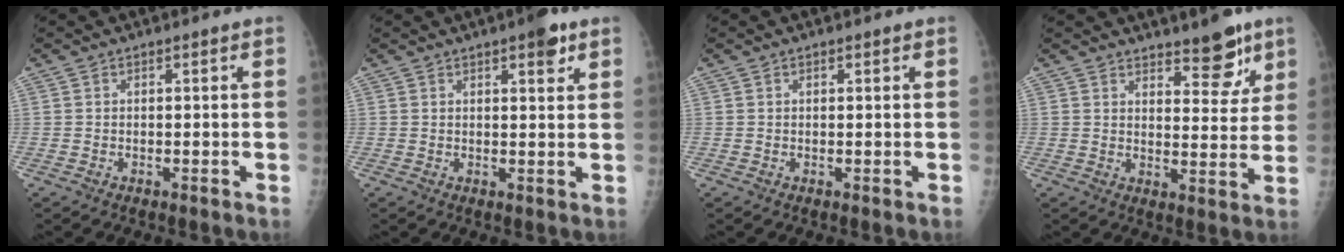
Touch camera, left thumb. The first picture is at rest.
{"total": 4.2, "force": [2.4, 1.4, 3.1], "torque": [-0.031, -0.009, 0.029]}
{"total": 0.5, "force": [0.3, 0.3, 0.3], "torque": [-0.004, -0.001, 0.003]}
{"total": 7.9, "force": [5.6, 3.0, 4.7], "torque": [-0.032, -0.039, 0.080]}